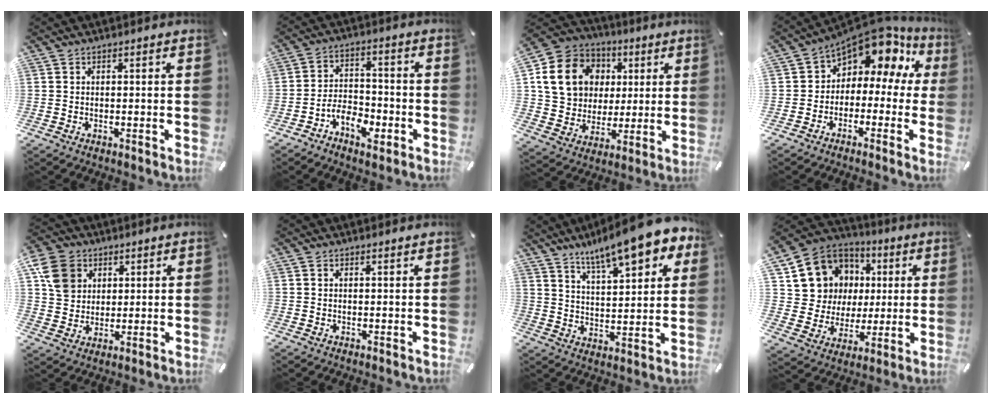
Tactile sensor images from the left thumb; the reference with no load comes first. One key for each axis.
{"total": 7.7, "fx": -4.7, "fy": 4.8, "fz": 3.9, "tx": -0.066, "ty": 0.029, "tz": -0.083}
{"total": 17.2, "fx": 3.9, "fy": 14.8, "fz": 7.9, "tx": -0.145, "ty": 0.008, "tz": 0.080}
{"total": 10.3, "fx": 6.5, "fy": 6.0, "fz": 5.3, "tx": -0.093, "ty": -0.055, "tz": 0.111}
{"total": 10.1, "fx": 4.0, "fy": 8.5, "fz": 3.9, "tx": -0.088, "ty": -0.004, "tz": 0.079}
{"total": 0.7, "fx": 0.6, "fy": -0.1, "fz": 0.4, "tx": -0.006, "ty": -0.002, "tz": 0.011}
{"total": 14.5, "fx": 11.3, "fy": 3.7, "fz": 8.4, "tx": -0.146, "ty": -0.062, "tz": 0.192}
{"total": 12.8, "fx": 3.6, "fy": 12.1, "fz": 2.1, "tx": -0.049, "ty": -0.021, "tz": 0.085}